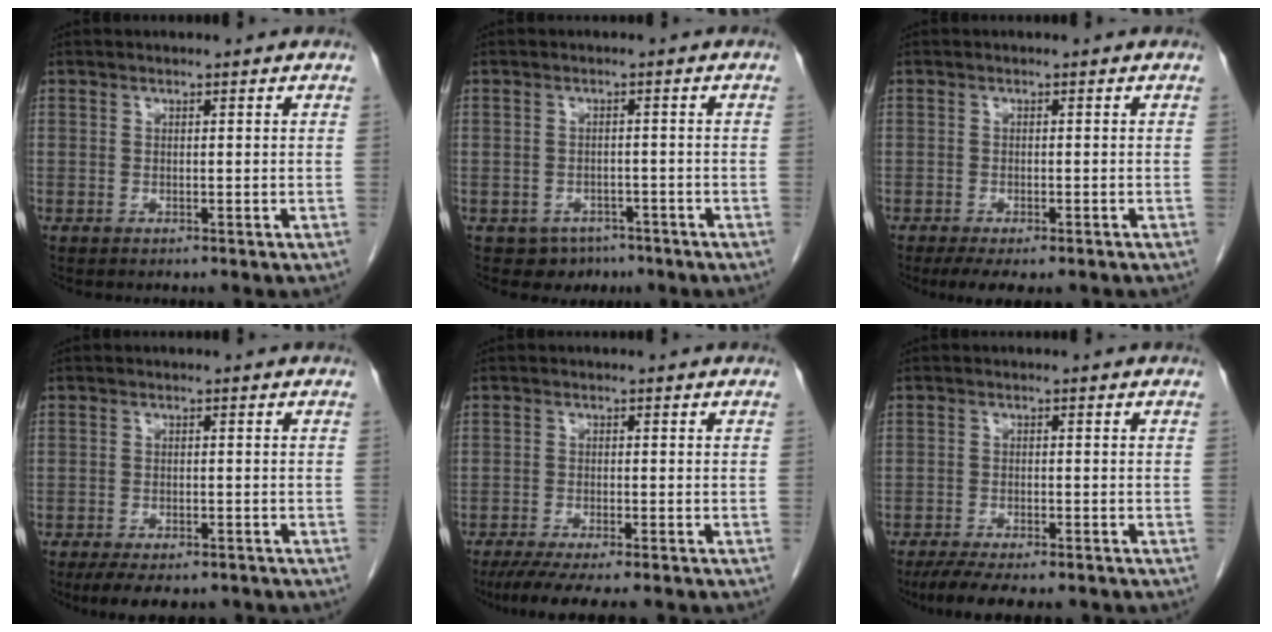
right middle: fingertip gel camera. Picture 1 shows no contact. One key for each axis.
{"total": 4.1, "fx": -2.7, "fy": 3.0, "fz": 0.5, "tx": -0.005, "ty": 0.009, "tz": -0.032}
{"total": 5.6, "fx": -4.1, "fy": 1.8, "fz": 3.3, "tx": -0.048, "ty": -0.012, "tz": -0.060}
{"total": 8.5, "fx": -6.7, "fy": 3.2, "fz": 4.1, "tx": -0.056, "ty": -0.007, "tz": -0.091}
{"total": 9.7, "fx": -8.1, "fy": 1.0, "fz": 5.2, "tx": -0.070, "ty": -0.018, "tz": -0.122}
{"total": 9.6, "fx": -7.9, "fy": 2.2, "fz": 4.9, "tx": -0.072, "ty": -0.012, "tz": -0.118}